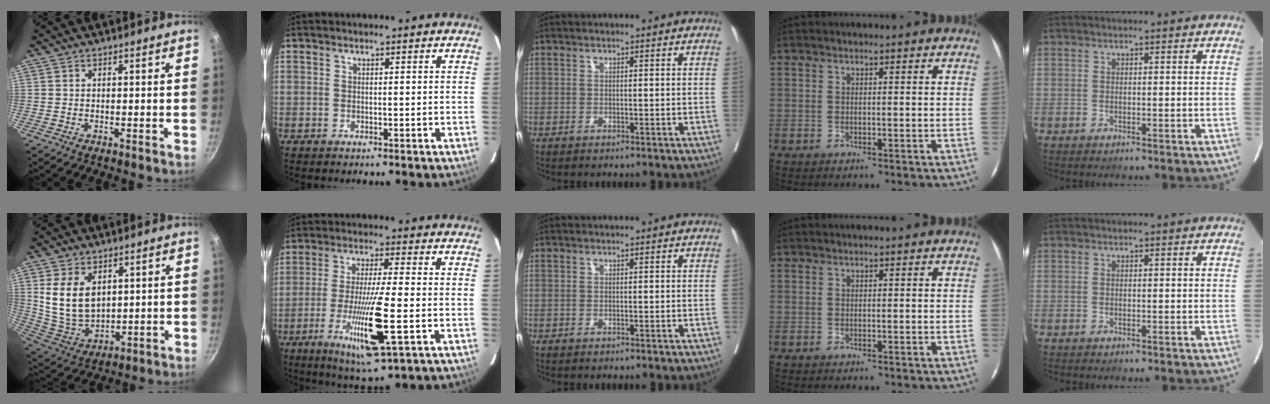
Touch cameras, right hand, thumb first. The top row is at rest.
{"thumb": {"total": 12.0, "force": [3.5, 7.9, 8.3], "torque": [-0.137, -0.019, 0.089]}, "index": {"total": 13.1, "force": [-4.1, 0.5, 12.5], "torque": [-0.232, -0.026, -0.071]}}